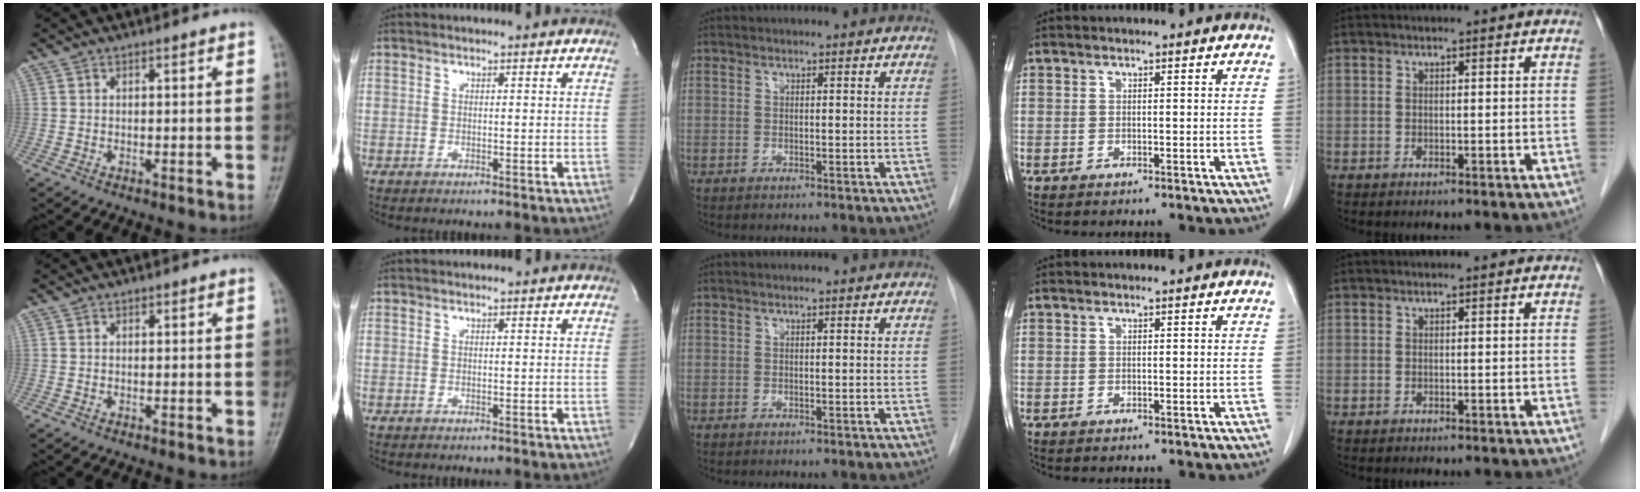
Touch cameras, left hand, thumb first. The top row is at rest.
{}